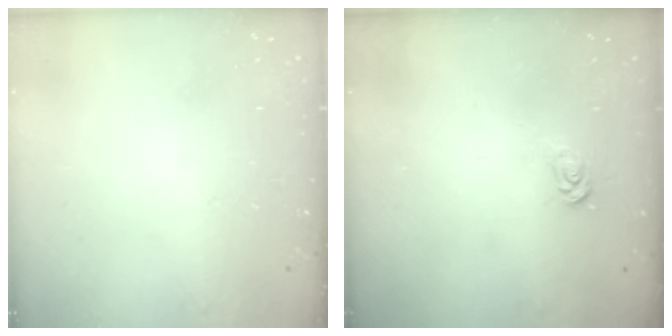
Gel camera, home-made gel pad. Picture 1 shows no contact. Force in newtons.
{"total": 2.6, "press": 2.6, "slide": 0.4}